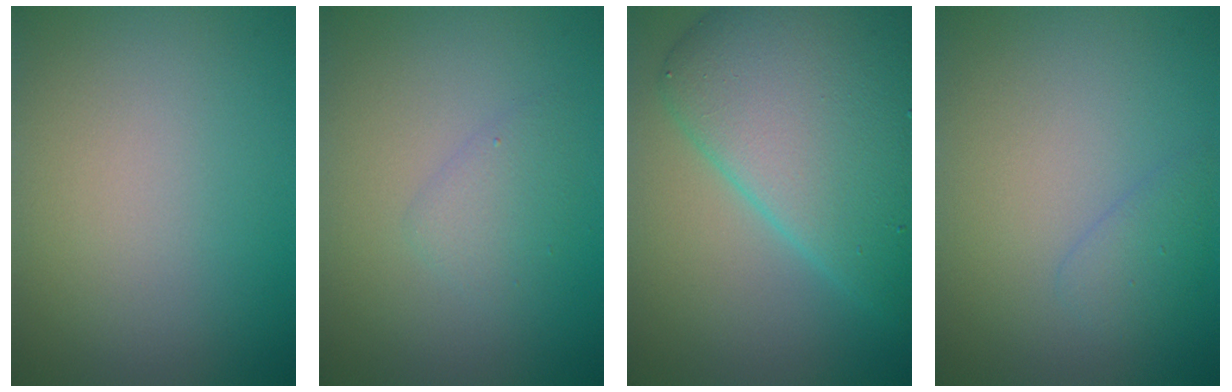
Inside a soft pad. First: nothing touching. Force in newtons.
{"total": 1.7, "press": 1.7, "slide": 0.1}
{"total": 11.4, "press": 11.3, "slide": 0.2}
{"total": 1.4, "press": 1.4, "slide": 0.2}